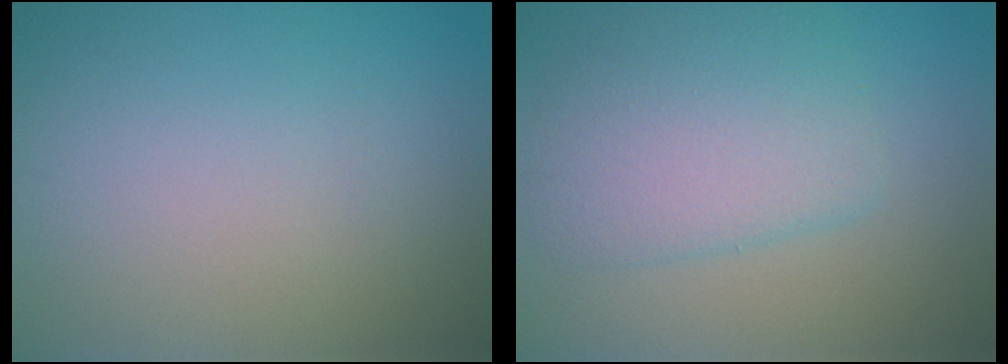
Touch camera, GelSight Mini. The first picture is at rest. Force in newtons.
{"total": 5.1, "press": 5.1, "slide": 0.2}